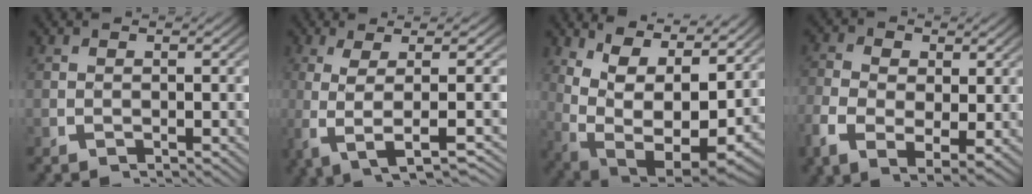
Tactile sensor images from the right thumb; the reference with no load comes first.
{"total": 7.7, "force": [-0.6, 2.4, 7.3], "torque": [-0.152, -0.013, 0.008]}
{"total": 14.0, "force": [0.2, 9.3, 10.5], "torque": [-0.226, -0.069, 0.033]}
{"total": 5.8, "force": [-0.7, 4.0, 4.2], "torque": [-0.097, -0.034, 0.001]}